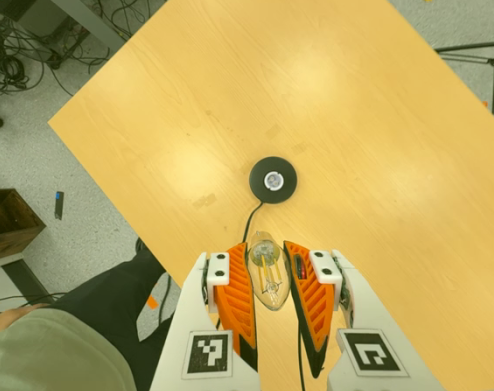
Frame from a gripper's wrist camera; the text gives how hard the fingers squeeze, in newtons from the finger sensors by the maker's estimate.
{"total": 22.6, "left": 25.7, "right": 19.6}